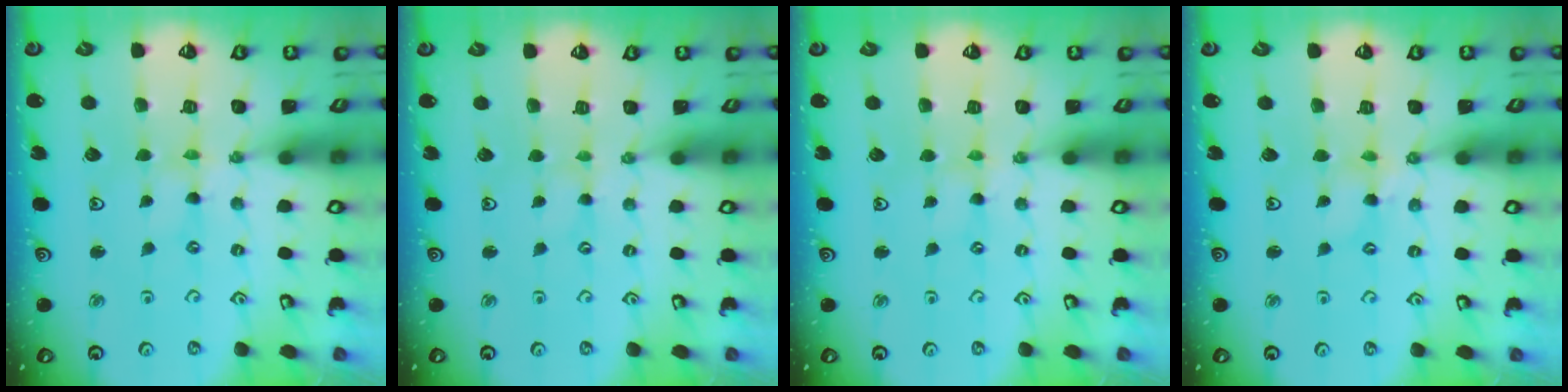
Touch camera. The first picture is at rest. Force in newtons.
{"total": 0.0}
{"total": 1.3, "press": 1.3, "slide": 0.3}
{"total": 3.0, "press": 3.0, "slide": 0.4}